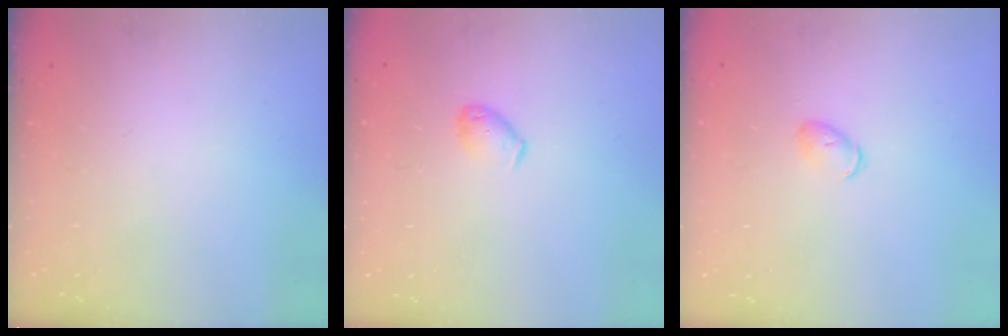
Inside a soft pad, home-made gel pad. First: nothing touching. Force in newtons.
{"total": 5.0, "press": 5.0, "slide": 0.7}
{"total": 5.5, "press": 5.4, "slide": 1.0}